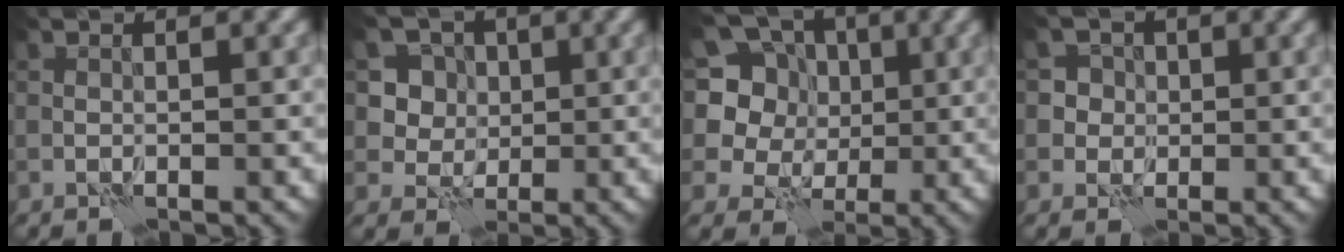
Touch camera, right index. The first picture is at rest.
{"total": 4.5, "force": [1.2, 4.0, 1.6], "torque": [-0.031, -0.010, 0.026]}
{"total": 9.8, "force": [3.3, 8.2, 4.3], "torque": [-0.085, 0.024, 0.020]}
{"total": 3.2, "force": [0.8, 2.9, 0.9], "torque": [0.004, 0.008, 0.004]}